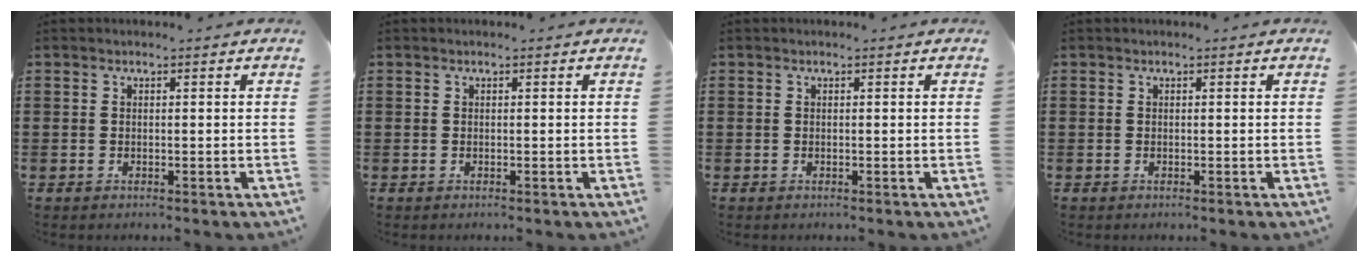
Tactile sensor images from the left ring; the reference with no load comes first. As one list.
[{"total": 0.0}, {"total": 0.0}, {"total": 0.0}]